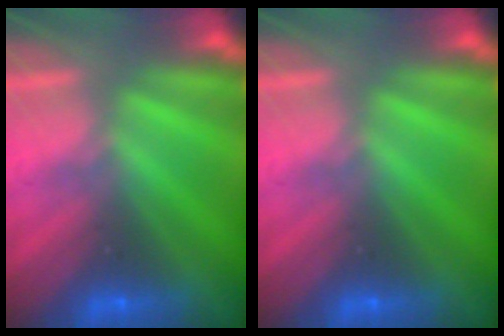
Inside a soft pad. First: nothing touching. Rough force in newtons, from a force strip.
{"total": 0.0}